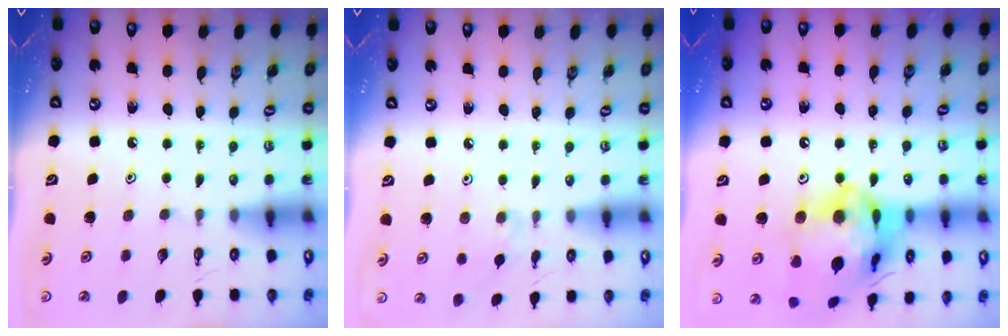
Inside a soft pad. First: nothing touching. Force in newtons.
{"total": 1.5, "press": 1.4, "slide": 0.4}
{"total": 23.5, "press": 23.3, "slide": 2.8}